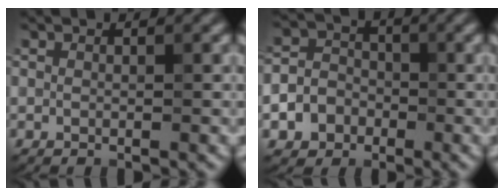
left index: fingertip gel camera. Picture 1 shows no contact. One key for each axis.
{"total": 4.6, "fx": -1.9, "fy": 4.0, "fz": 1.4, "tx": 0.002, "ty": -0.005, "tz": -0.046}